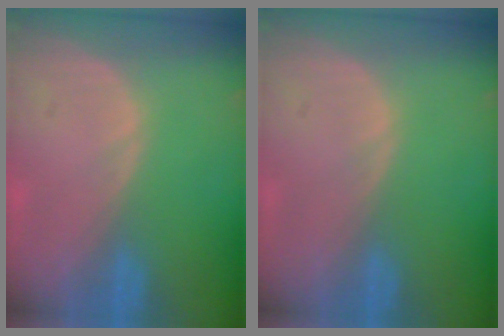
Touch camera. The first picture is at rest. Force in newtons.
{"total": 0.0}